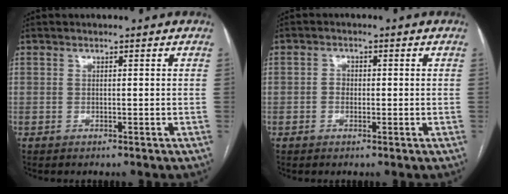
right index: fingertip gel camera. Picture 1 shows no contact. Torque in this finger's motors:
{"motor_torque": [-0.24, -0.13, -0.03, 0.00]}